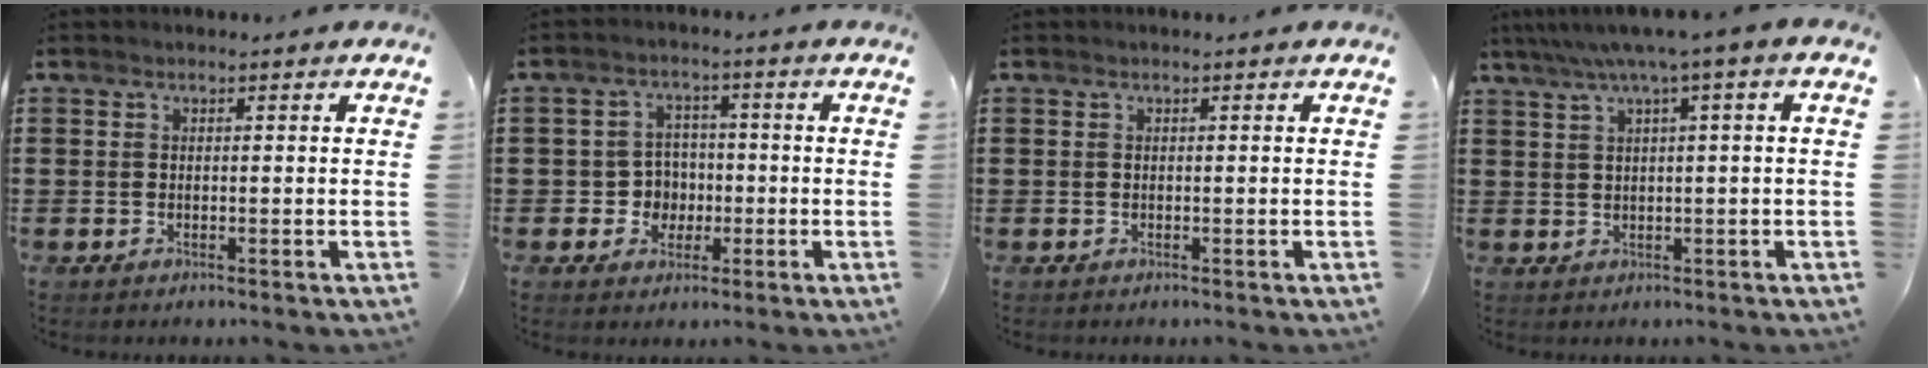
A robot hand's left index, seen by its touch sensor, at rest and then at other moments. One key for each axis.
{"total": 4.4, "fx": -0.7, "fy": 4.1, "fz": 1.1, "tx": -0.037, "ty": 0.009, "tz": -0.016}
{"total": 0.0}
{"total": 4.0, "fx": 1.4, "fy": -0.5, "fz": 3.7, "tx": -0.073, "ty": -0.007, "tz": 0.019}